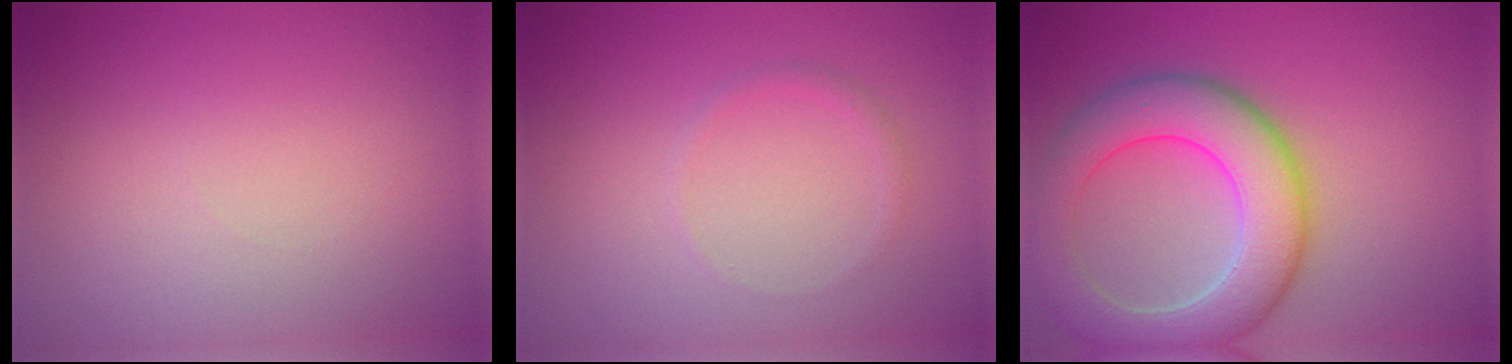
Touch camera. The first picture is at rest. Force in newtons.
{"total": 0.7, "press": 0.7, "slide": 0.0}
{"total": 8.2, "press": 8.1, "slide": 0.6}